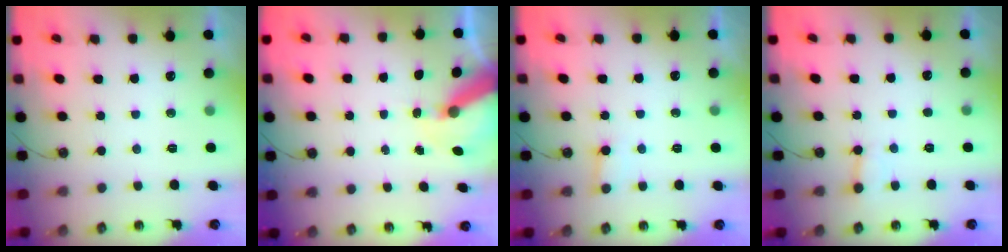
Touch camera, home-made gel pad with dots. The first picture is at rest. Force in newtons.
{"total": 8.9, "press": 8.8, "slide": 1.2}
{"total": 5.4, "press": 5.4, "slide": 0.8}
{"total": 4.9, "press": 4.8, "slide": 0.7}